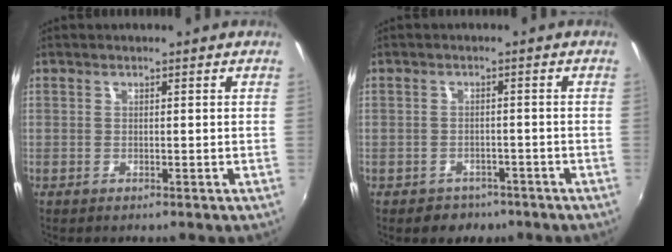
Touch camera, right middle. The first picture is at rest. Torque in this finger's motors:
{"motor_torque": [0.43, -0.51, 0.19, 0.02]}